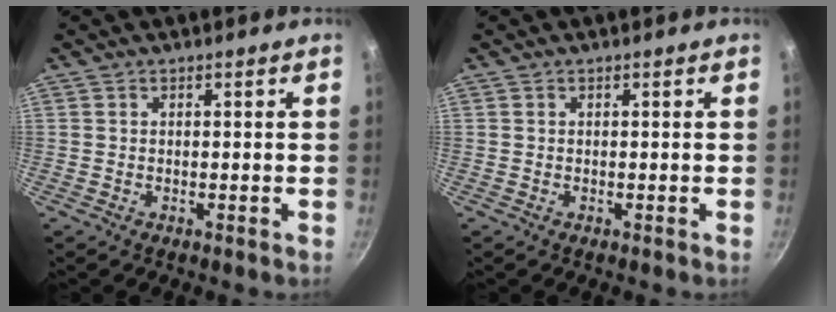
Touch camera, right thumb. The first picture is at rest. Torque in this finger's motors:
{"motor_torque": [-0.39, -0.40, -0.09, 0.51, 0.02]}